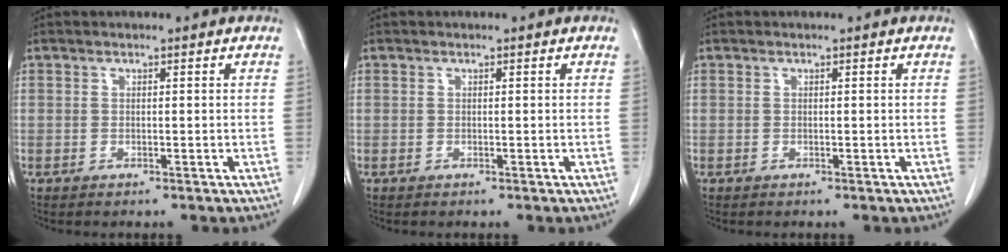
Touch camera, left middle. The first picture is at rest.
{"total": 0.0}
{"total": 0.0}